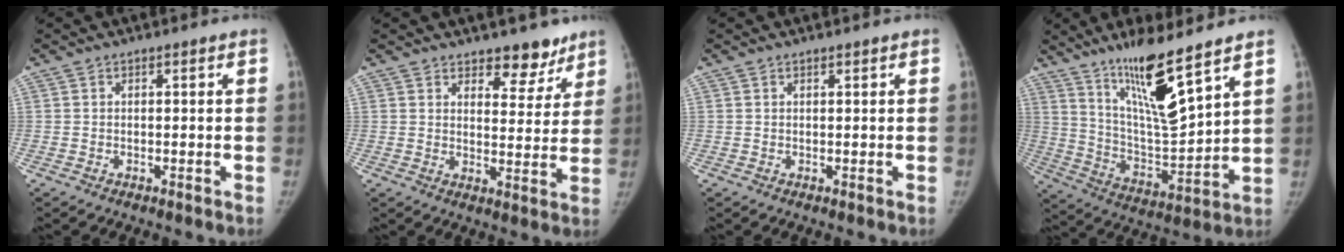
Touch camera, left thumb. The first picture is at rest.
{"total": 7.3, "force": [5.6, 3.8, 2.6], "torque": [0.010, -0.035, 0.078]}
{"total": 0.0}
{"total": 15.6, "force": [10.6, 2.1, 11.3], "torque": [-0.187, -0.078, 0.203]}